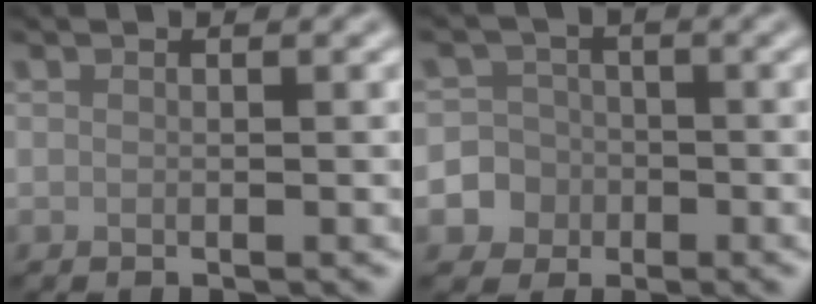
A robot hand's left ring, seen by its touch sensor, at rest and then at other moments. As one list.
[{"total": 6.6, "force": [-2.6, 6.0, 0.7], "torque": [-0.003, -0.003, -0.067]}]